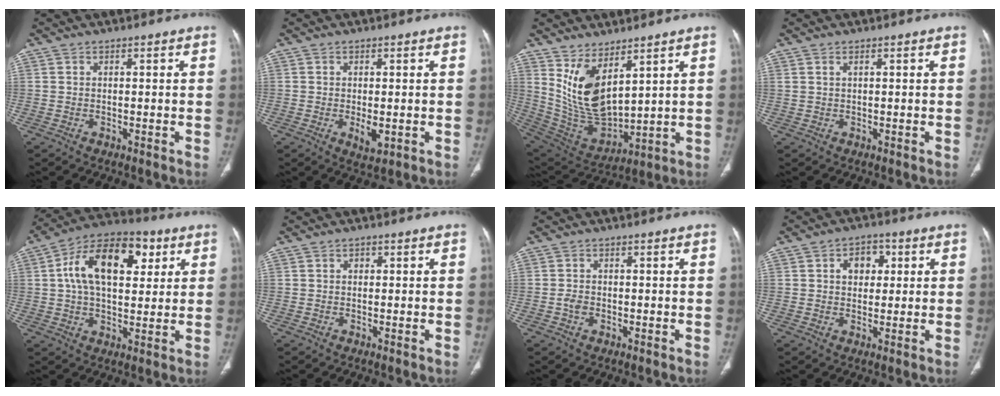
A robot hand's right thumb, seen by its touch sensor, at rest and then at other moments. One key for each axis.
{"total": 3.4, "fx": -0.7, "fy": 1.6, "fz": 2.9, "tx": -0.046, "ty": -0.007, "tz": -0.007}
{"total": 13.7, "fx": 6.3, "fy": 6.6, "fz": 10.3, "tx": -0.180, "ty": -0.043, "tz": 0.152}
{"total": 0.6, "fx": 0.4, "fy": 0.2, "fz": 0.4, "tx": -0.011, "ty": 0.004, "tz": 0.010}
{"total": 17.9, "fx": 5.0, "fy": 10.3, "fz": 13.7, "tx": -0.200, "ty": 0.012, "tz": 0.073}
{"total": 0.9, "fx": 0.2, "fy": 0.8, "fz": 0.4, "tx": -0.003, "ty": 0.002, "tz": 0.000}
{"total": 2.0, "fx": -0.6, "fy": 1.4, "fz": 1.2, "tx": -0.022, "ty": 0.004, "tz": -0.013}
{"total": 5.8, "fx": 1.5, "fy": 4.3, "fz": 3.5, "tx": -0.022, "ty": 0.003, "tz": 0.018}